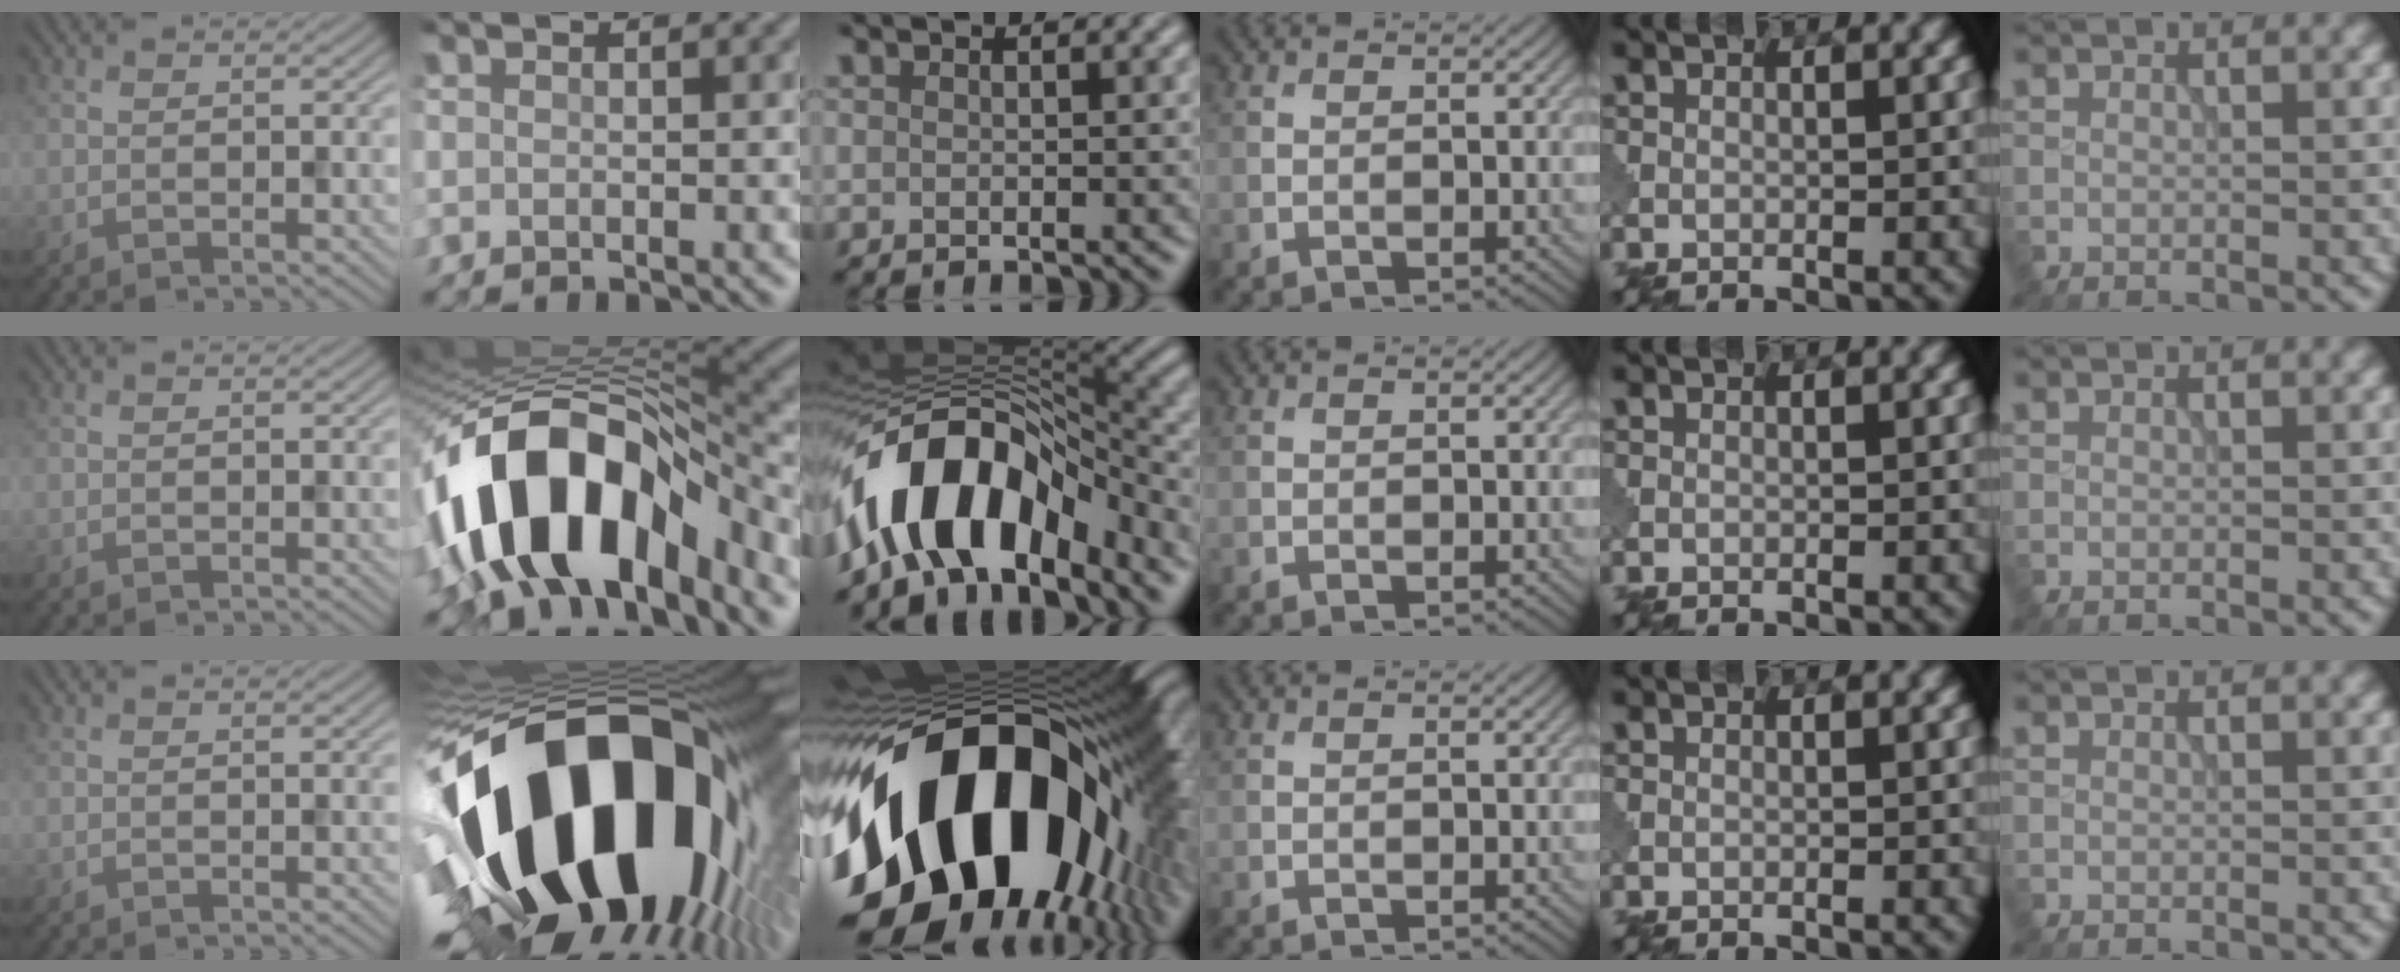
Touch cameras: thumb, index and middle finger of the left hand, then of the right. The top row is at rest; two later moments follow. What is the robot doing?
{"motion": "disassemble", "object": "puzzle pieces"}